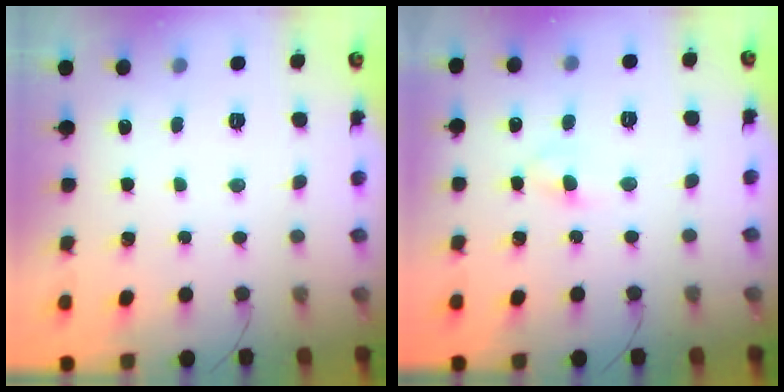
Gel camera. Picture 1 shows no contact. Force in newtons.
{"total": 3.3, "press": 3.0, "slide": 1.2}